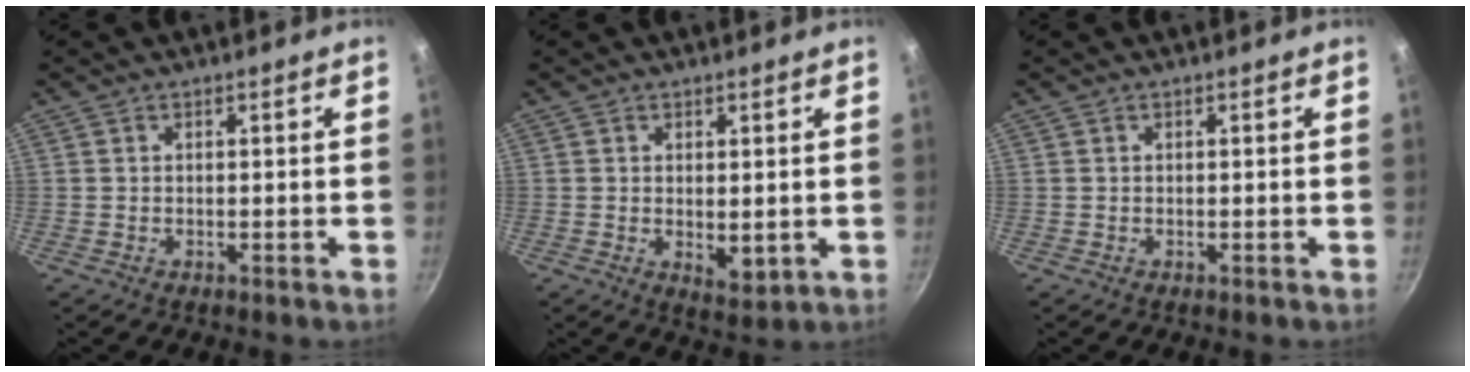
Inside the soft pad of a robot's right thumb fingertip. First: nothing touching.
{"total": 3.9, "force": [0.3, 2.1, 3.3], "torque": [-0.049, -0.017, 0.008]}
{"total": 0.0}